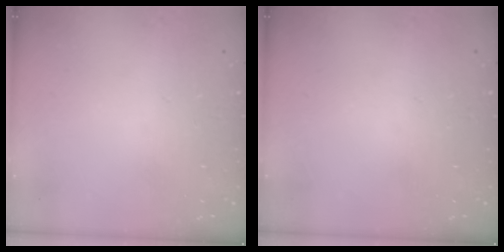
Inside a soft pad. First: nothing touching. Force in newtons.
{"total": 0.0}